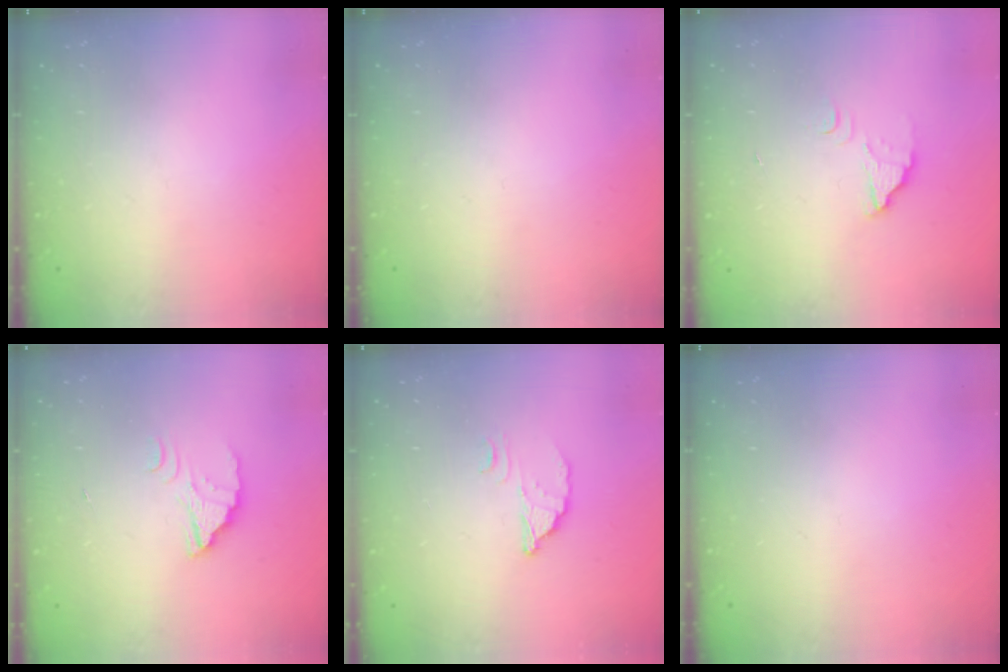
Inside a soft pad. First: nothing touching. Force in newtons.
{"total": 0.0}
{"total": 2.9, "press": 2.9, "slide": 0.2}
{"total": 1.6, "press": 1.6, "slide": 0.0}
{"total": 2.7, "press": 2.7, "slide": 0.2}
{"total": 0.0}